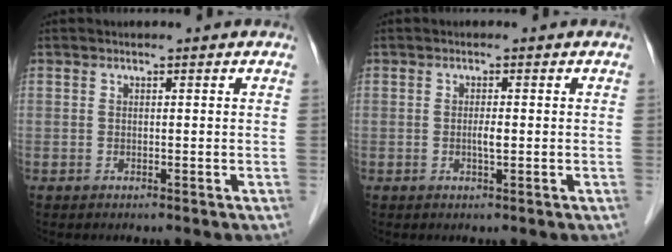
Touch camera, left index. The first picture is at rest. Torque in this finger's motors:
{"motor_torque": [0.28, 0.21, 0.03, 0.00]}